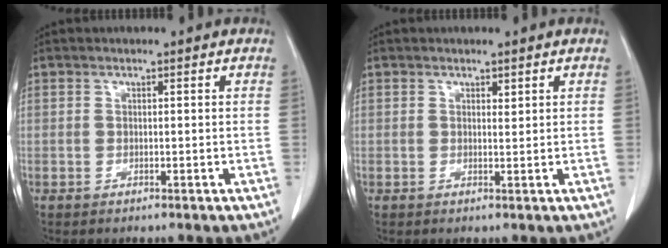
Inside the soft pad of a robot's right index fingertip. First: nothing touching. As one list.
[{"total": 0.6, "force": [0.5, 0.2, 0.3], "torque": [-0.008, -0.005, 0.008]}]